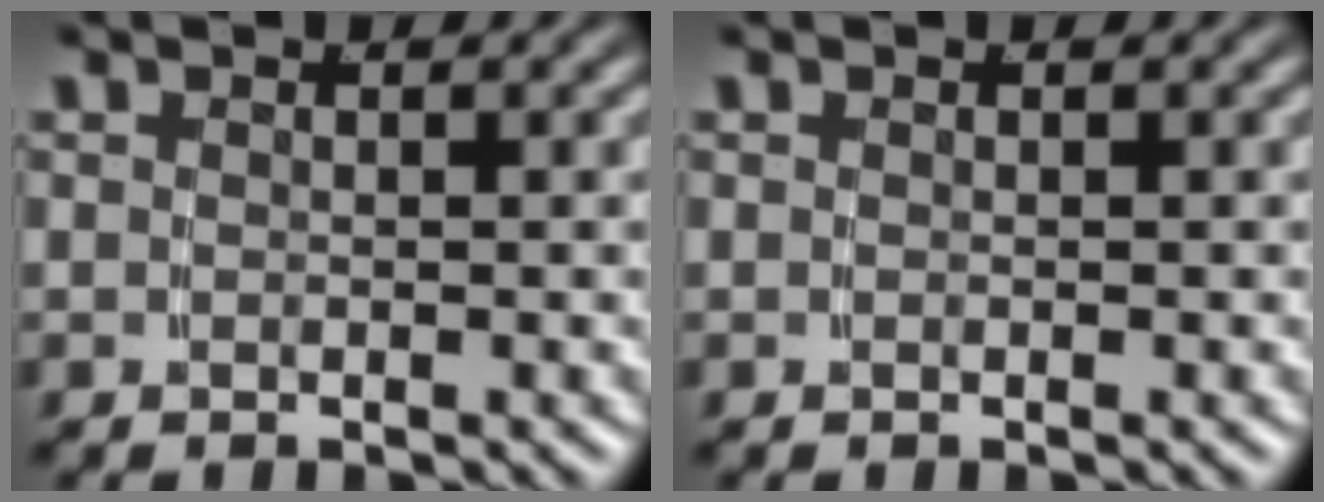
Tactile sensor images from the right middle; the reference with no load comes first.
{"total": 0.0}